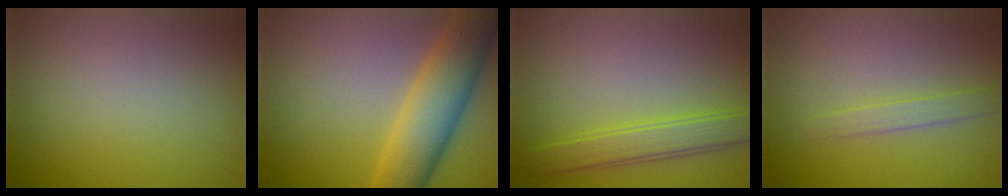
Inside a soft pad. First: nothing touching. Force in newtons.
{"total": 7.4, "press": 7.4, "slide": 0.1}
{"total": 4.4, "press": 4.4, "slide": 0.2}
{"total": 1.5, "press": 1.5, "slide": 0.1}